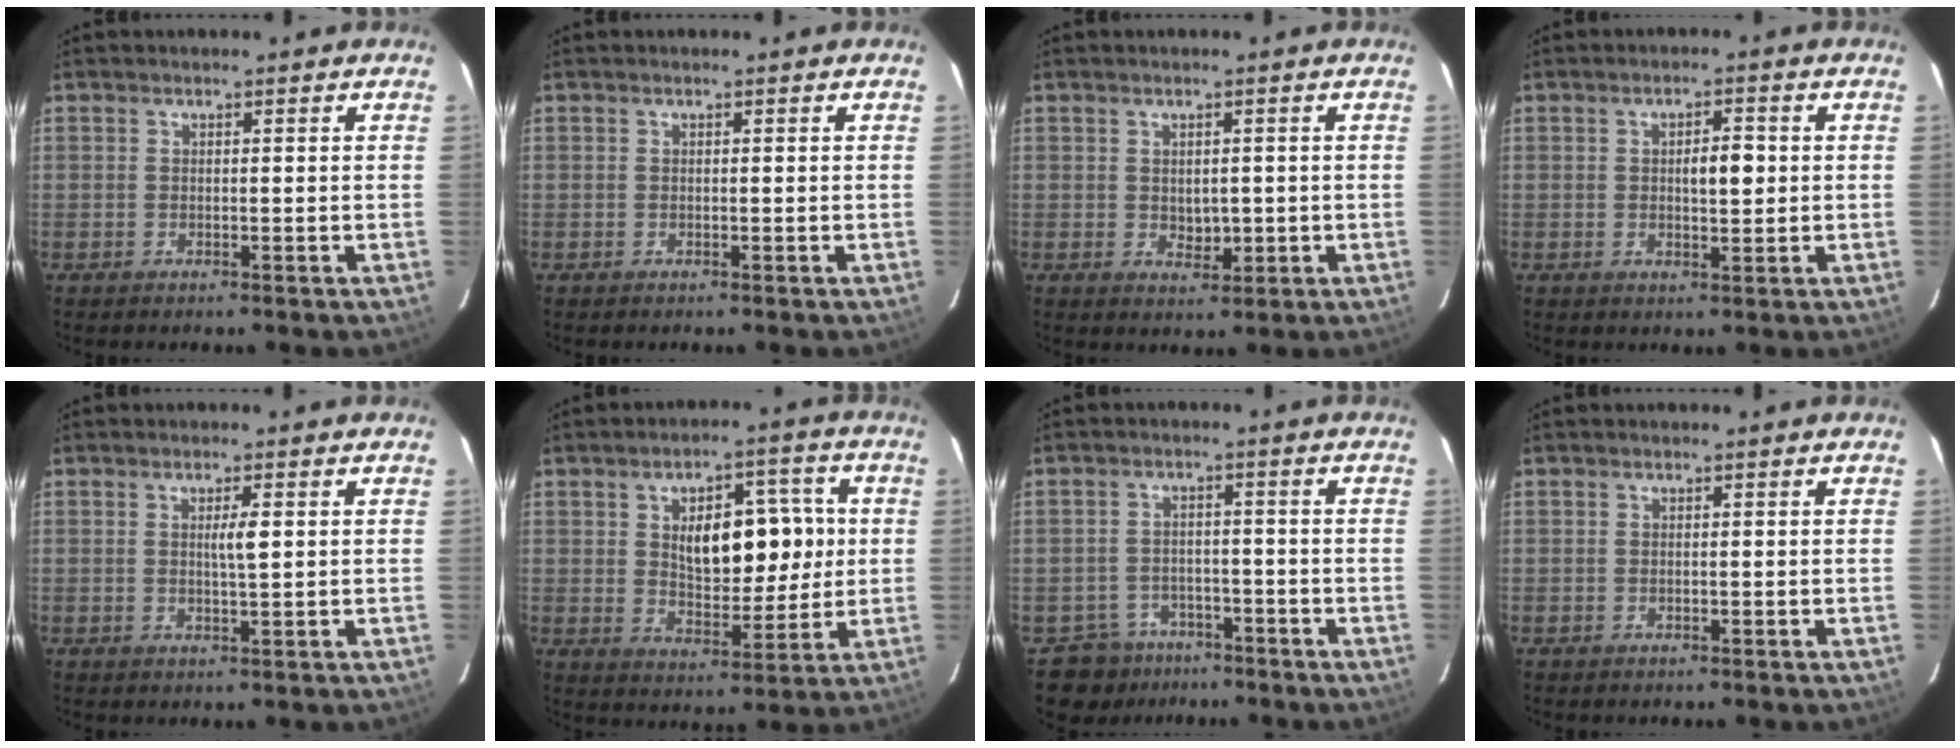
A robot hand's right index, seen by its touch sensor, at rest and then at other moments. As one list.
[{"total": 0.0}, {"total": 2.6, "force": [0.0, 1.8, 1.8], "torque": [-0.025, -0.004, 0.009]}, {"total": 3.8, "force": [0.3, 1.3, 3.5], "torque": [-0.055, 0.004, 0.006]}, {"total": 2.4, "force": [0.5, 0.1, 2.4], "torque": [-0.041, -0.001, 0.007]}, {"total": 11.8, "force": [2.0, 5.7, 10.1], "torque": [-0.152, 0.017, 0.039]}, {"total": 7.0, "force": [-4.8, 5.1, -0.4], "torque": [0.011, 0.020, -0.070]}, {"total": 0.0}]